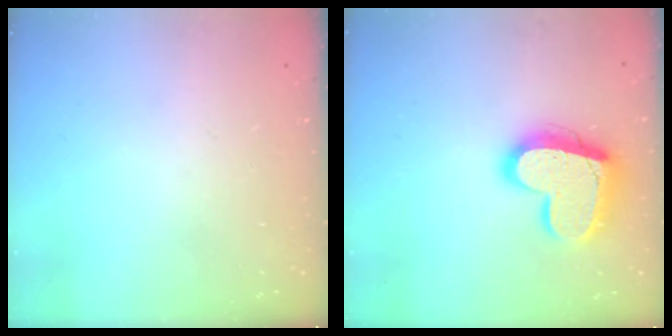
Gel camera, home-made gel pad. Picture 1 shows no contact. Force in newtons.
{"total": 18.1, "press": 18.1, "slide": 1.6}